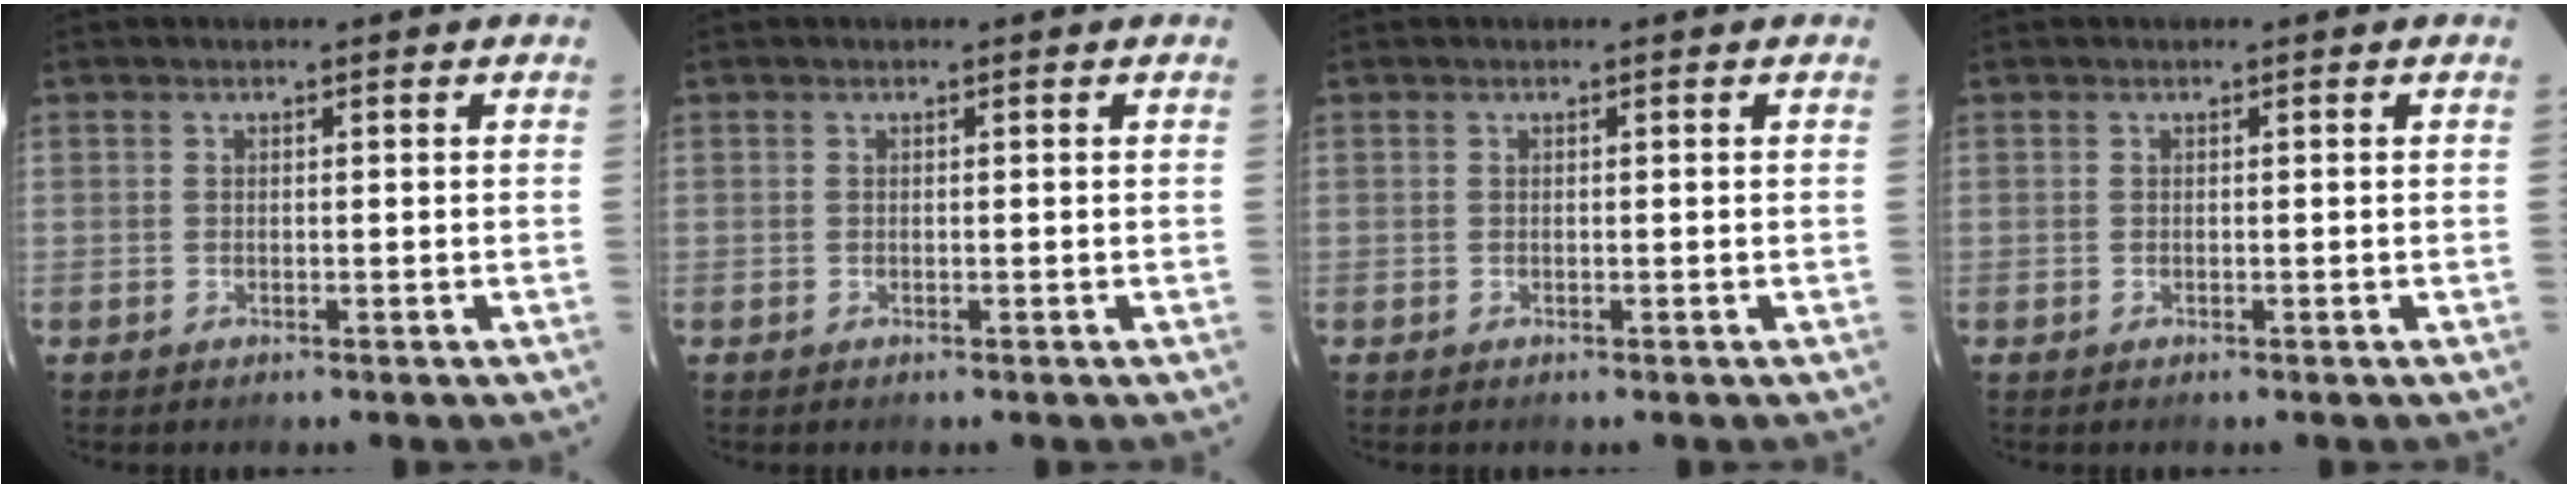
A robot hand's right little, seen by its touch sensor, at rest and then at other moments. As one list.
[{"total": 0.0}, {"total": 0.0}, {"total": 0.0}]